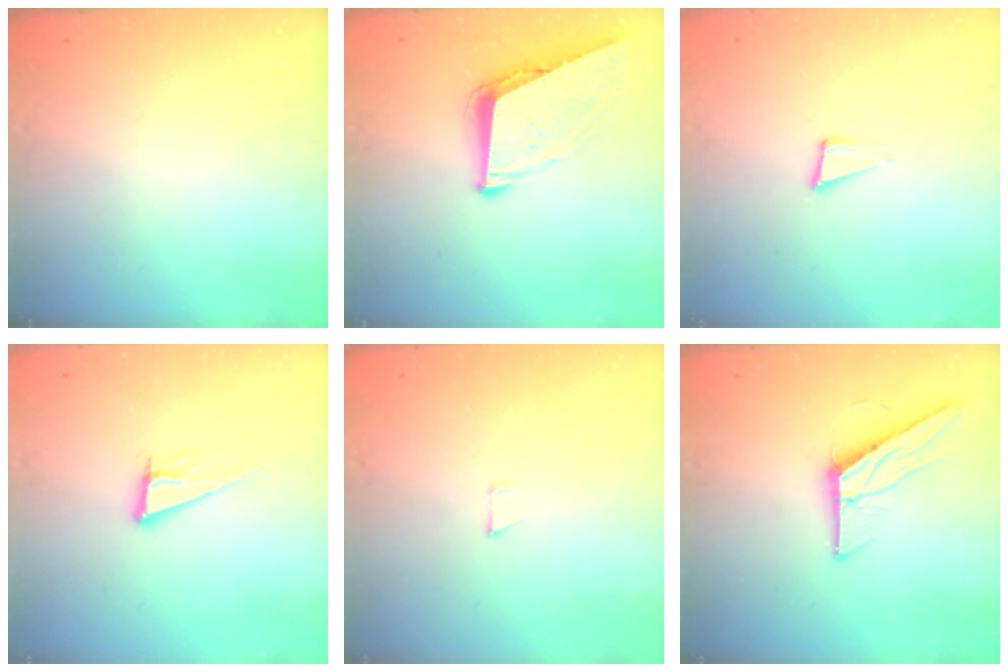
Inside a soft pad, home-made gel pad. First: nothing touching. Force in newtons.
{"total": 9.2, "press": 8.8, "slide": 2.7}
{"total": 4.6, "press": 3.4, "slide": 3.2}
{"total": 10.8, "press": 10.5, "slide": 2.6}
{"total": 2.7, "press": 2.7, "slide": 0.2}
{"total": 11.5, "press": 11.5, "slide": 0.2}